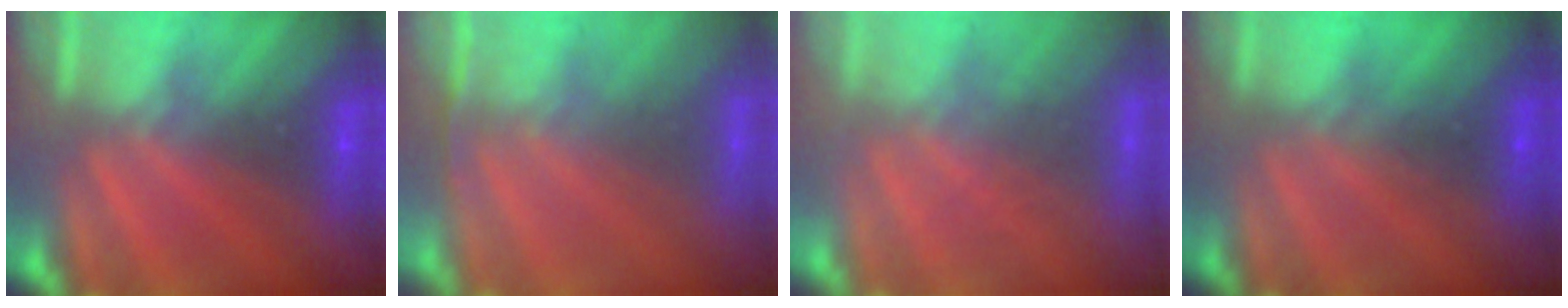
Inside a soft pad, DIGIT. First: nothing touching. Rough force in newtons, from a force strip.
{"total": 1.1}
{"total": 3.0}
{"total": 1.3}